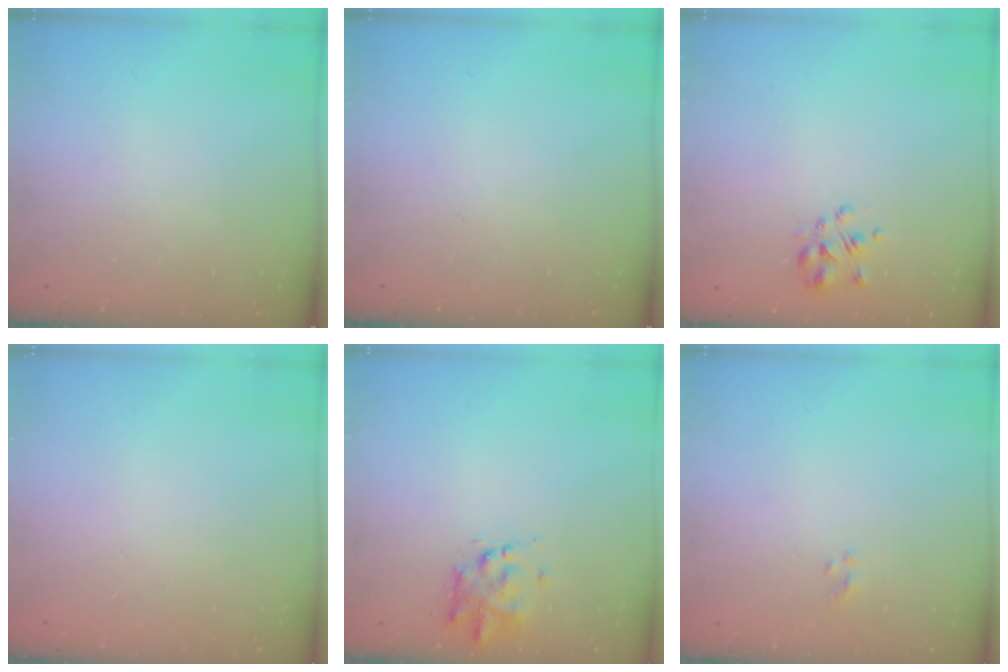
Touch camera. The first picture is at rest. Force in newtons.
{"total": 0.0}
{"total": 3.3, "press": 3.2, "slide": 0.9}
{"total": 1.8, "press": 1.8, "slide": 0.2}
{"total": 2.6, "press": 2.5, "slide": 0.9}
{"total": 1.2, "press": 1.0, "slide": 0.6}